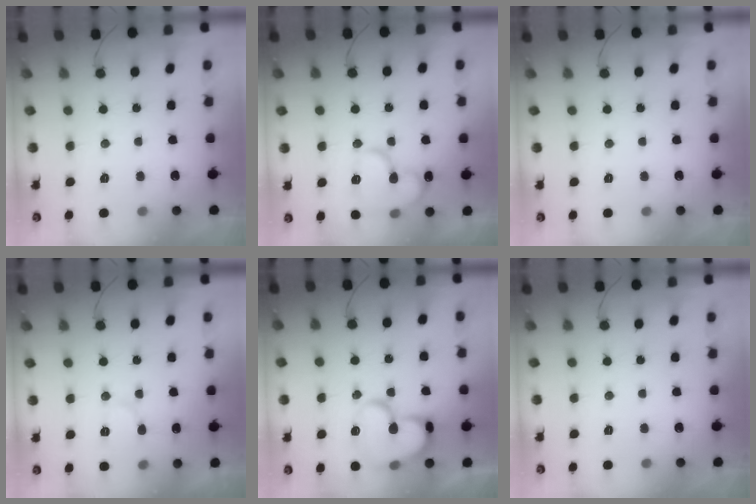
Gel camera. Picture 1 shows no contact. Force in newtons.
{"total": 14.8, "press": 14.7, "slide": 1.8}
{"total": 0.0}
{"total": 6.8, "press": 6.8, "slide": 0.8}
{"total": 17.1, "press": 17.0, "slide": 1.8}
{"total": 0.0}